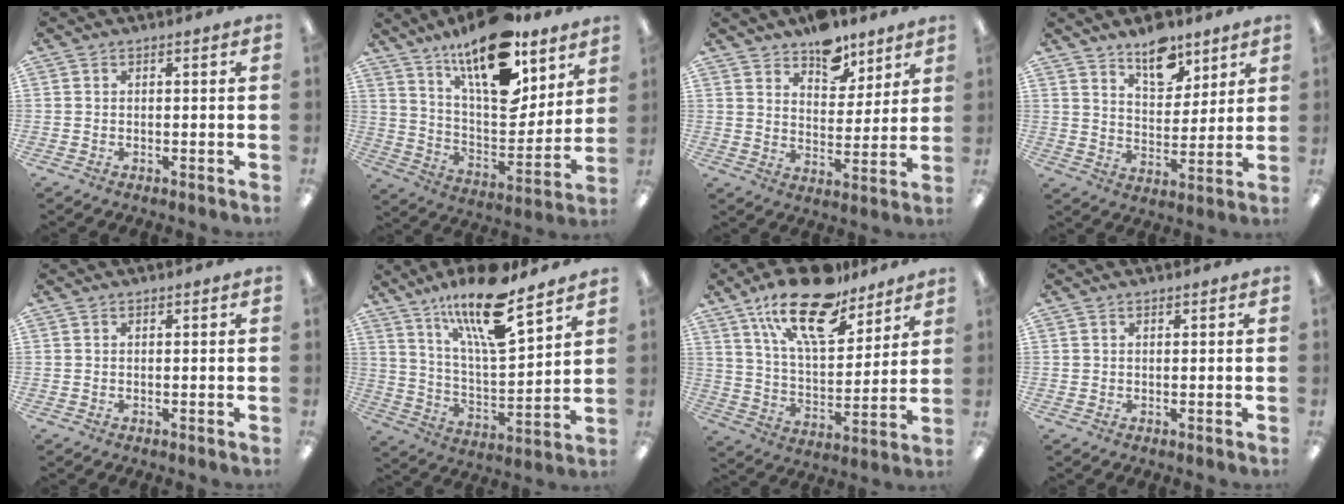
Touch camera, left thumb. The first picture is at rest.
{"total": 20.4, "force": [14.2, 7.9, 12.3], "torque": [-0.196, -0.096, 0.243]}
{"total": 10.1, "force": [8.3, 5.4, 2.3], "torque": [-0.027, -0.057, 0.152]}
{"total": 11.0, "force": [8.3, 5.6, 4.8], "torque": [-0.055, -0.051, 0.145]}
{"total": 0.0}
{"total": 19.2, "force": [13.7, 5.0, 12.5], "torque": [-0.222, -0.077, 0.227]}
{"total": 20.8, "force": [14.6, 8.4, 12.1], "torque": [-0.204, -0.076, 0.252]}
{"total": 0.6, "force": [0.4, 0.4, 0.1], "torque": [-0.003, 0.002, 0.008]}